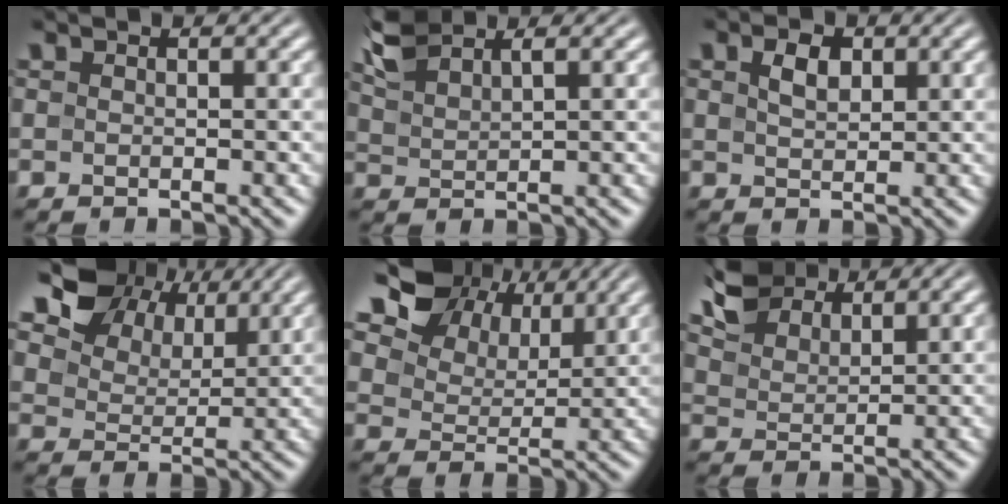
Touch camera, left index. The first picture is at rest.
{"total": 3.2, "force": [2.8, 0.6, 1.5], "torque": [-0.045, 0.012, 0.062]}
{"total": 2.3, "force": [1.0, 1.4, 1.6], "torque": [-0.034, 0.003, 0.020]}
{"total": 10.8, "force": [7.3, 6.3, 5.0], "torque": [-0.126, 0.008, 0.131]}
{"total": 13.9, "force": [8.7, 8.5, 6.7], "torque": [-0.160, 0.015, 0.170]}
{"total": 5.4, "force": [4.5, 2.2, 1.9], "torque": [-0.056, 0.014, 0.087]}